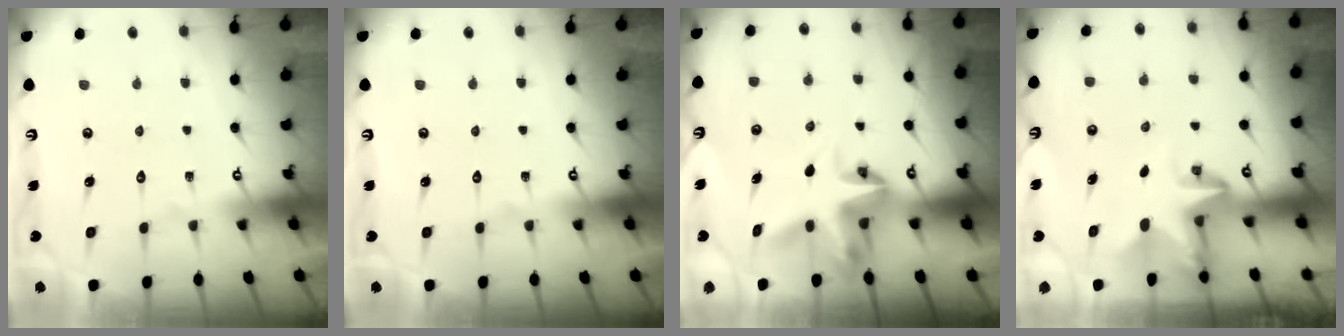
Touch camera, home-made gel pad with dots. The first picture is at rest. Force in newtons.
{"total": 0.0}
{"total": 6.3, "press": 6.2, "slide": 0.6}
{"total": 2.9, "press": 2.9, "slide": 0.2}